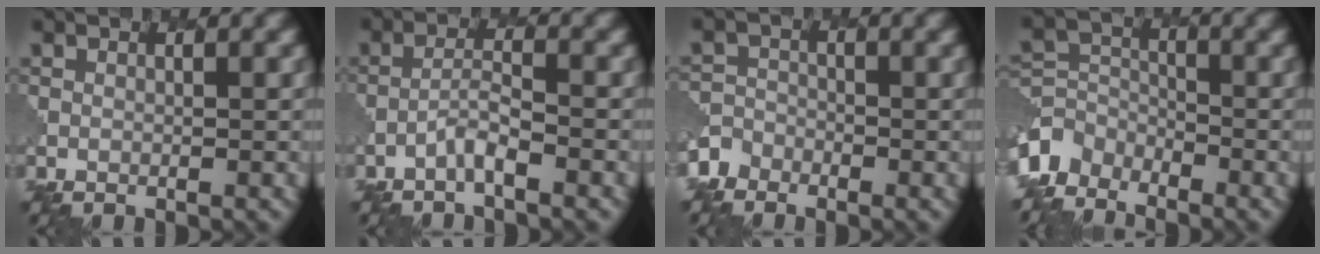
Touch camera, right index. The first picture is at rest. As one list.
[{"total": 1.8, "force": [-1.3, 0.2, 1.3], "torque": [-0.027, 0.009, -0.028]}, {"total": 2.6, "force": [-2.1, 1.4, -0.3], "torque": [0.009, -0.005, -0.046]}, {"total": 4.8, "force": [-3.9, 2.7, 0.7], "torque": [-0.017, -0.011, -0.087]}]